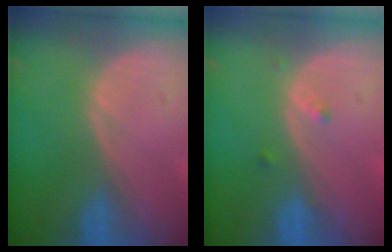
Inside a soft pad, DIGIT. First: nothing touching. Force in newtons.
{"total": 1.3, "press": 1.1, "slide": 0.7}